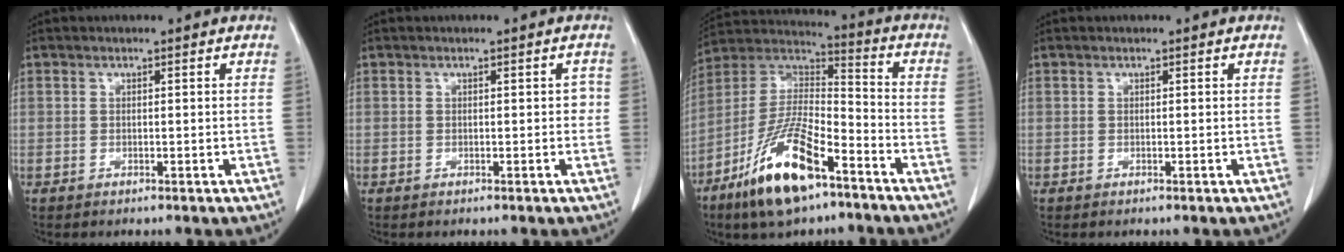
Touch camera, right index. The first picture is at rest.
{"total": 1.2, "force": [0.0, 0.8, 0.9], "torque": [0.000, 0.006, -0.002]}
{"total": 16.9, "force": [-10.0, 4.7, 12.8], "torque": [-0.261, -0.008, -0.183]}
{"total": 0.0}